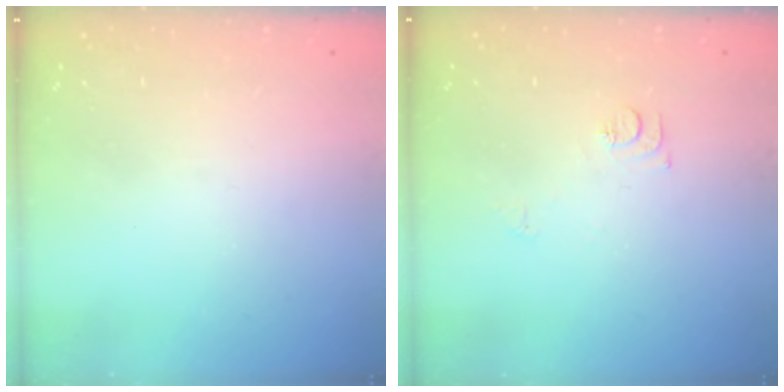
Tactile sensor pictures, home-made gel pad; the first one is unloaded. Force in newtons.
{"total": 6.7, "press": 6.7, "slide": 0.8}